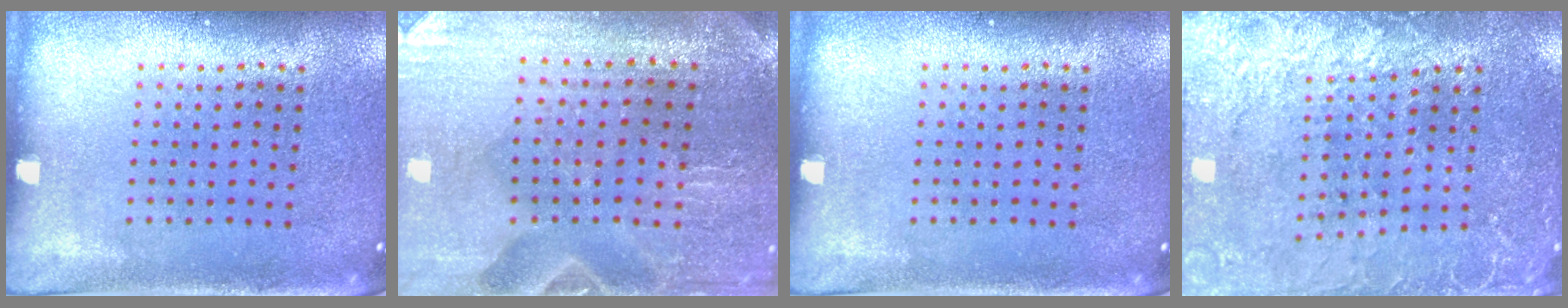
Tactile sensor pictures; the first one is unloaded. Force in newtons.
{"total": 0.8, "press": 0.8, "slide": 0.2}
{"total": 0.0}
{"total": 2.7, "press": 2.7, "slide": 0.3}